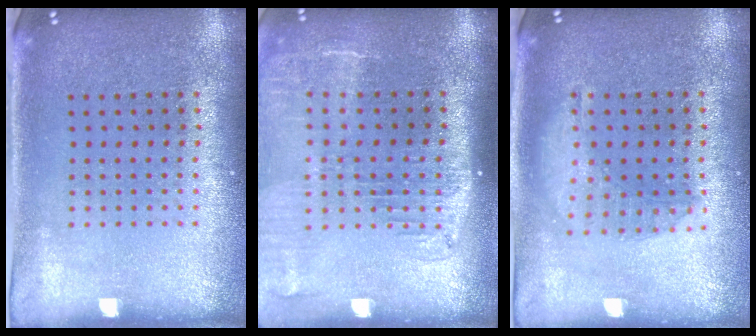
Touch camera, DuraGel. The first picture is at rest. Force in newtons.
{"total": 2.3, "press": 1.9, "slide": 1.4}
{"total": 1.3, "press": 1.3, "slide": 0.4}